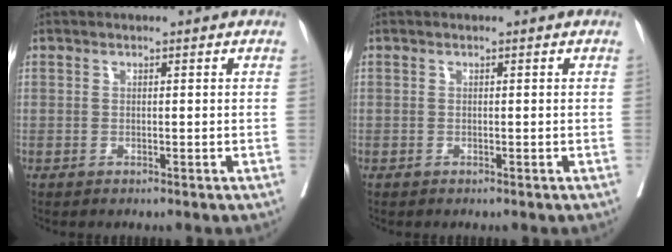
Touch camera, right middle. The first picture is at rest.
{"total": 0.0}